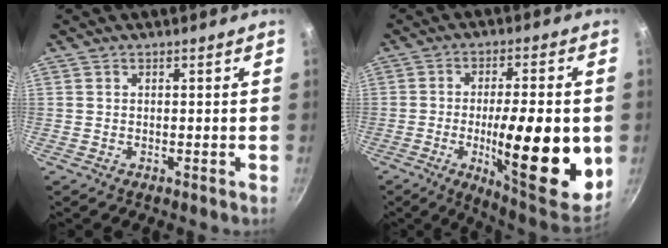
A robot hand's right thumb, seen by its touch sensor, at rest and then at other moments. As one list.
[{"total": 21.6, "force": [-3.4, 6.0, 20.5], "torque": [-0.284, -0.006, -0.049]}]